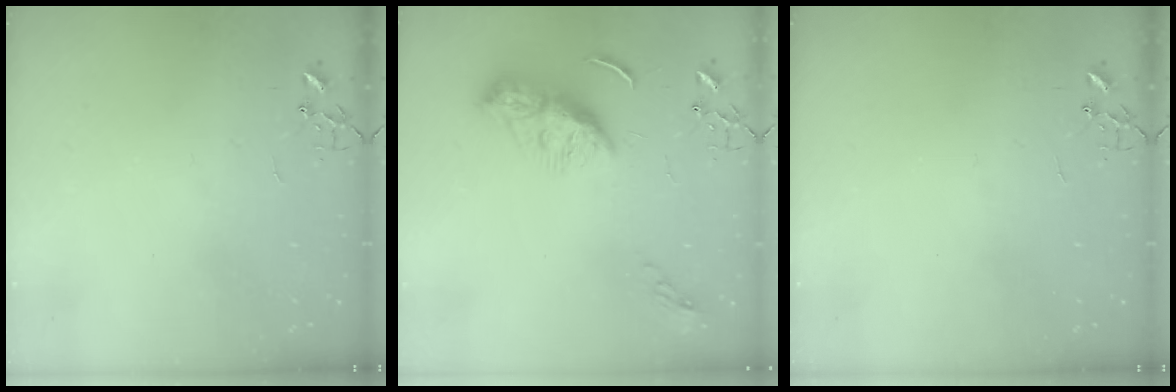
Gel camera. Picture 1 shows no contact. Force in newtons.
{"total": 9.4, "press": 9.4, "slide": 0.6}
{"total": 0.0}